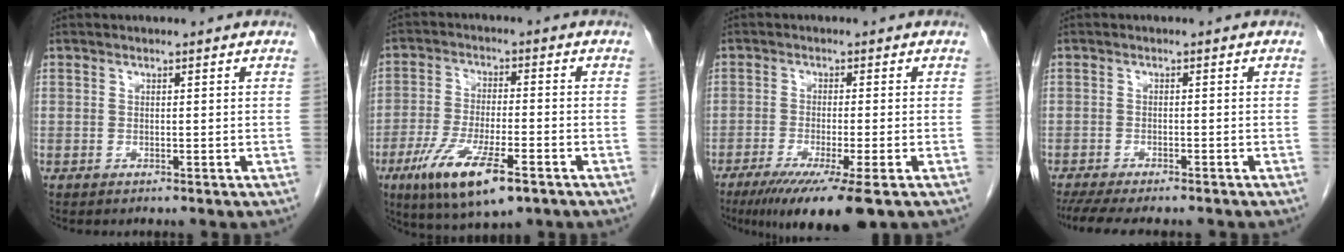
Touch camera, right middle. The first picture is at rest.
{"total": 12.2, "force": [-6.4, 2.9, 9.9], "torque": [-0.189, -0.023, -0.104]}
{"total": 10.4, "force": [-6.6, 0.1, 8.0], "torque": [-0.123, -0.028, -0.105]}
{"total": 10.7, "force": [-9.1, 2.3, 5.1], "torque": [-0.078, -0.011, -0.129]}